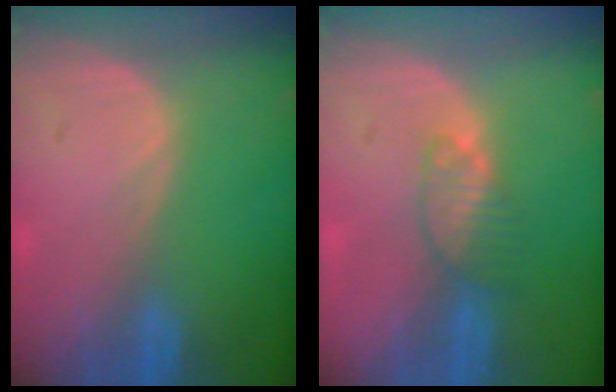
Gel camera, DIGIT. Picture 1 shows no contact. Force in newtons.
{"total": 3.4, "press": 3.3, "slide": 0.6}